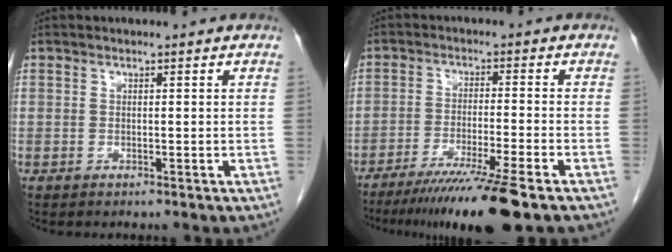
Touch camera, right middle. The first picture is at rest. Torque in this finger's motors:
{"motor_torque": [1.17, -0.97, 0.28, 0.14]}